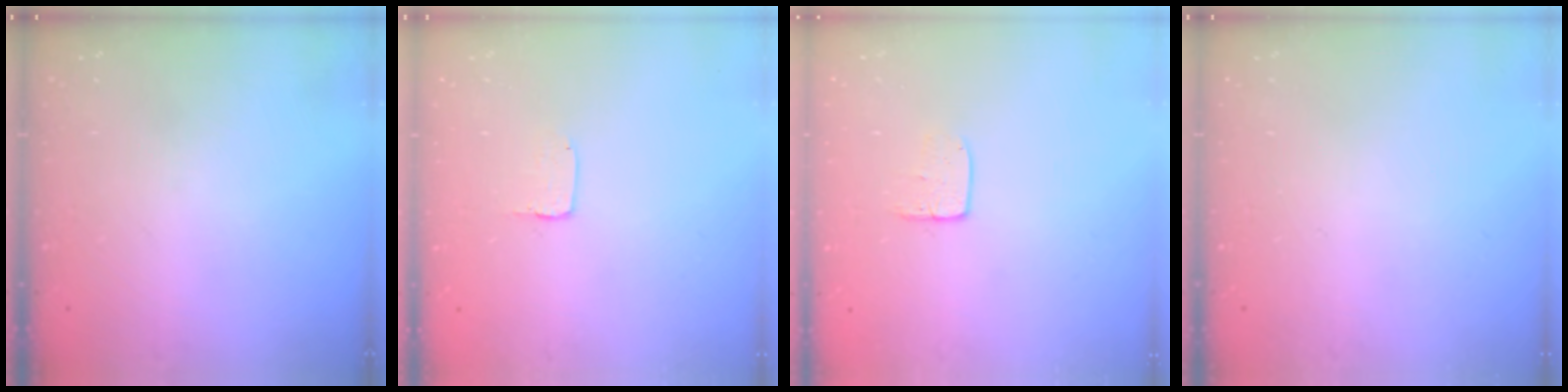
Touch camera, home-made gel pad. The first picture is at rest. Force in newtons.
{"total": 2.0, "press": 2.0, "slide": 0.1}
{"total": 5.4, "press": 5.4, "slide": 0.4}
{"total": 0.0}